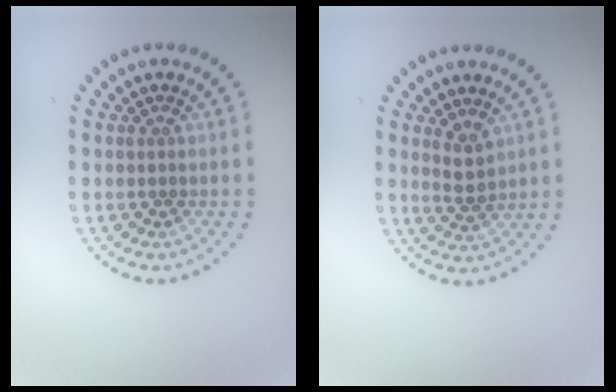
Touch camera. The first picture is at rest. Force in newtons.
{"total": 2.0, "press": 1.8, "slide": 0.9}